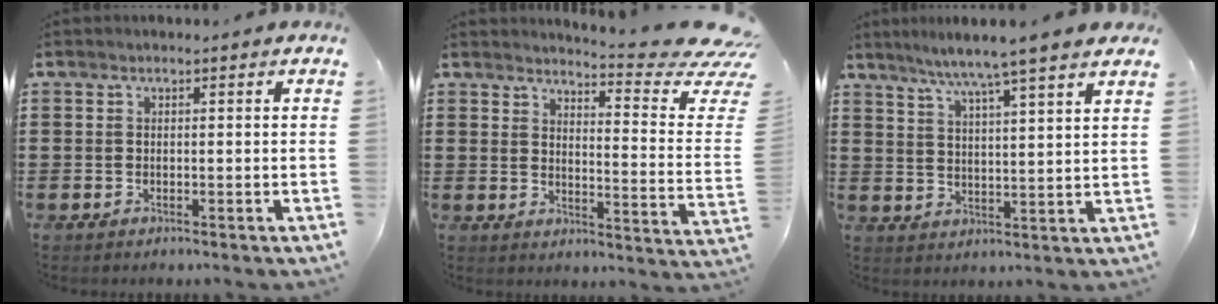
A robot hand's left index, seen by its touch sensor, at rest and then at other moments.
{"total": 6.6, "force": [5.6, -0.2, 3.4], "torque": [-0.052, -0.060, 0.086]}
{"total": 6.2, "force": [5.1, -1.1, 3.2], "torque": [-0.080, -0.026, 0.085]}